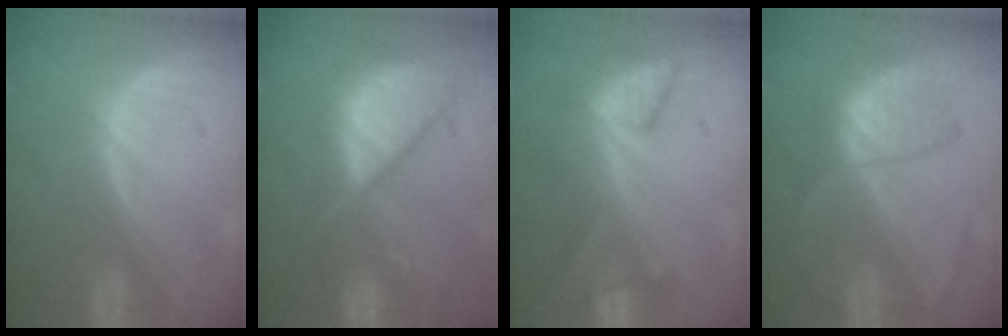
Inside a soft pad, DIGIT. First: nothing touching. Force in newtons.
{"total": 12.3, "press": 10.1, "slide": 7.0}
{"total": 7.3, "press": 6.9, "slide": 2.5}
{"total": 6.3, "press": 6.3, "slide": 0.7}